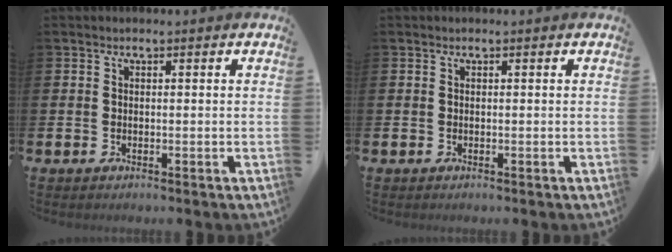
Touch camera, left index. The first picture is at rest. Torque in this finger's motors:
{"motor_torque": [-0.02, 0.02, 0.01, 0.00]}